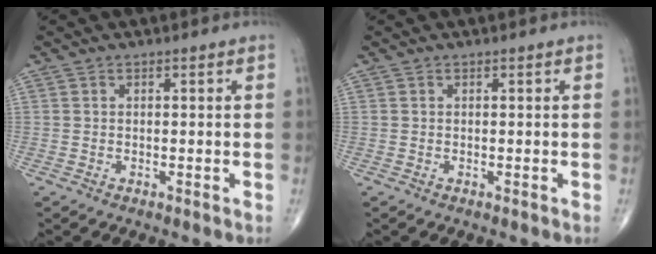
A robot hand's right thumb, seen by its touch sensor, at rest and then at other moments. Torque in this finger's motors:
{"motor_torque": [0.00, 0.00, 0.00, 0.00, 0.00]}